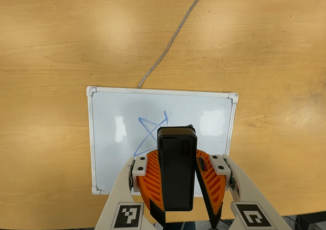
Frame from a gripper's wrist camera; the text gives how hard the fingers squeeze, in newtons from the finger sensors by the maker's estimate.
{"total": 8.7, "left": 8.2, "right": 9.1}